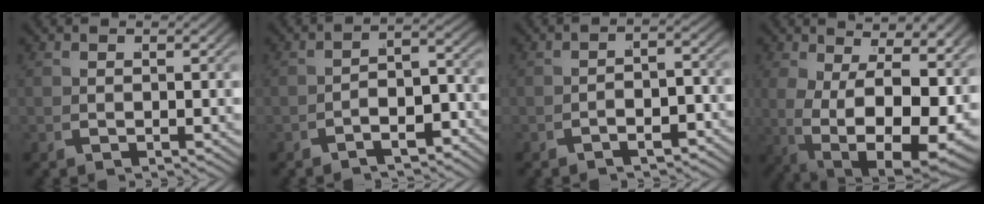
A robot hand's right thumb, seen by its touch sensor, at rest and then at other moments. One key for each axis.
{"total": 3.4, "fx": -2.3, "fy": 1.2, "fz": 2.1, "tx": -0.030, "ty": -0.006, "tz": -0.034}
{"total": 2.2, "fx": -1.9, "fy": 0.5, "fz": 0.9, "tx": -0.008, "ty": 0.000, "tz": -0.030}
{"total": 13.3, "fx": -0.3, "fy": 7.6, "fz": 10.9, "tx": -0.201, "ty": -0.055, "tz": 0.033}